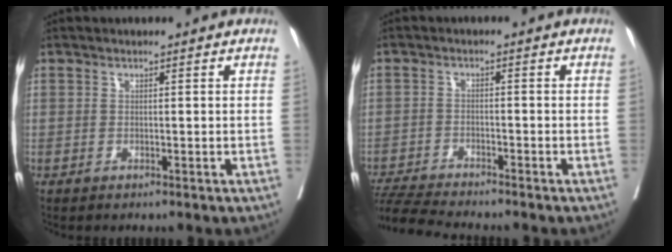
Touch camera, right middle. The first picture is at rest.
{"total": 6.8, "force": [-6.5, -0.6, 1.8], "torque": [-0.028, -0.015, -0.115]}